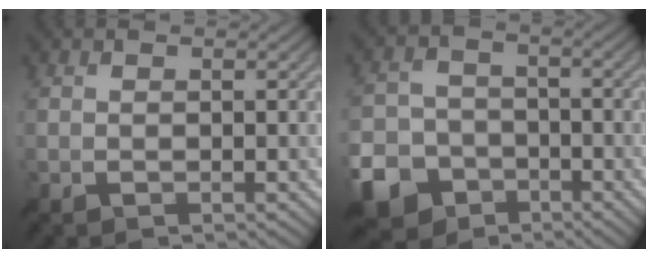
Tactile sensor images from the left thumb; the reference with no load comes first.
{"total": 8.5, "force": [-5.0, 6.0, 3.3], "torque": [-0.088, -0.017, -0.105]}